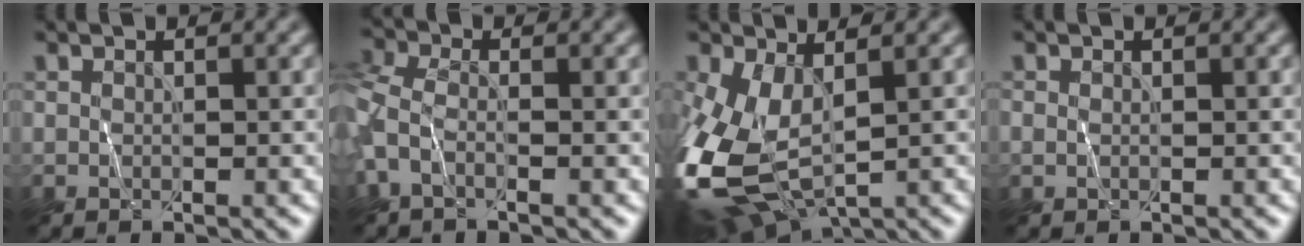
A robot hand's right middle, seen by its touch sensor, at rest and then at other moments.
{"total": 3.1, "force": [-1.0, 1.6, 2.4], "torque": [-0.069, 0.001, -0.035]}
{"total": 10.7, "force": [-1.7, 5.9, 8.8], "torque": [-0.221, -0.027, -0.026]}
{"total": 0.0}